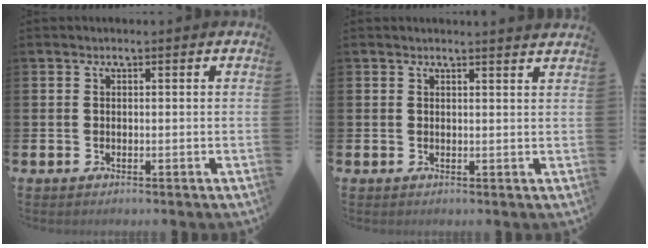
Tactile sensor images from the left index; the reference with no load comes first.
{"total": 1.3, "force": [1.3, -0.2, 0.1], "torque": [0.009, -0.010, 0.022]}